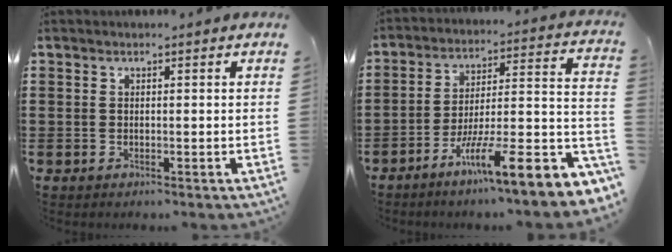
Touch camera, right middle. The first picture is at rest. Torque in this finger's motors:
{"motor_torque": [2.14, 0.00, 0.38, 0.18]}